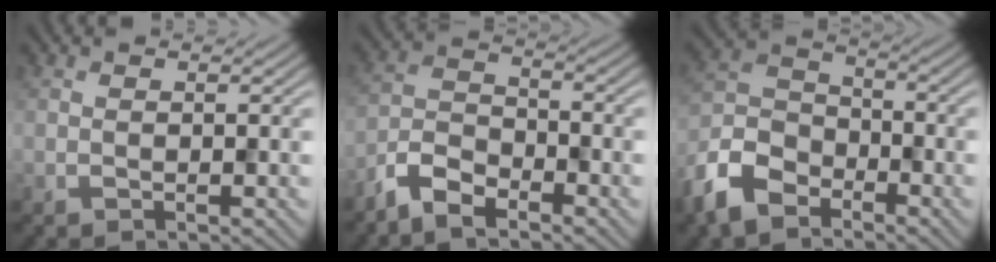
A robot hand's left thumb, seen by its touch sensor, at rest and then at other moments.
{"total": 5.7, "force": [-4.5, 2.0, 2.8], "torque": [-0.058, -0.002, -0.106]}
{"total": 9.2, "force": [-6.4, 5.0, 4.4], "torque": [-0.112, -0.009, -0.151]}